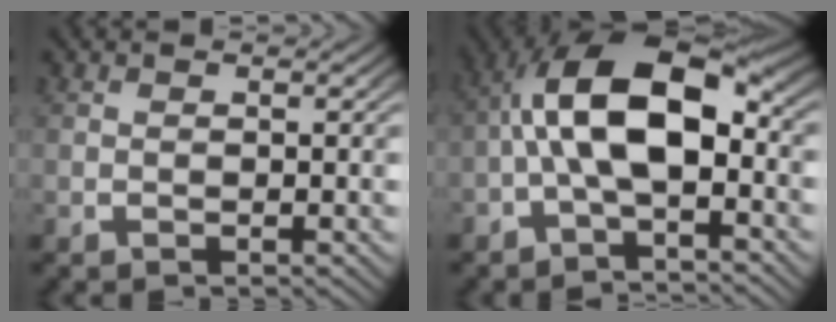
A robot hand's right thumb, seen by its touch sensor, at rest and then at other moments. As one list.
[{"total": 10.5, "force": [-0.3, 6.1, 8.6], "torque": [-0.174, -0.015, -0.001]}]